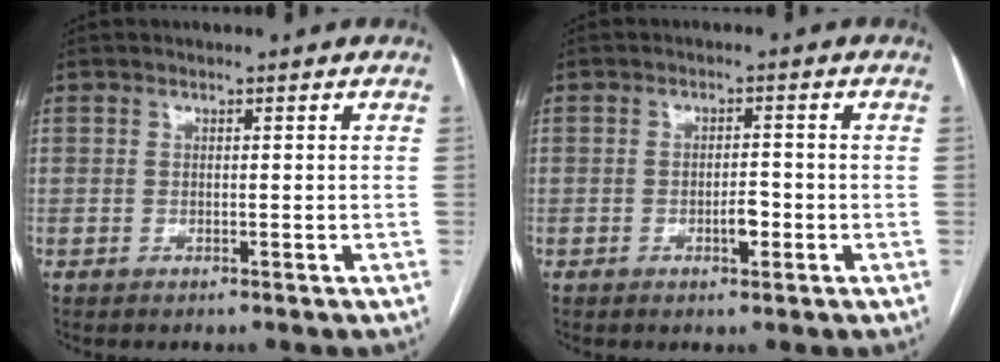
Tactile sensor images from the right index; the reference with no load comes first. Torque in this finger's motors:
{"motor_torque": [0.29, 0.22, 0.26, 0.09]}